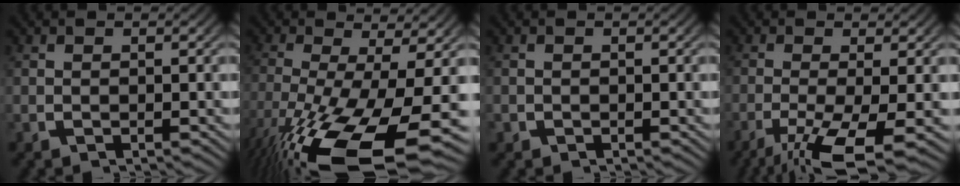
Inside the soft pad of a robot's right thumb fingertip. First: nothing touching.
{"total": 13.5, "force": [-4.4, 6.4, 11.1], "torque": [-0.211, -0.052, -0.035]}
{"total": 0.7, "force": [-0.2, 0.7, 0.0], "torque": [-0.002, -0.004, -0.001]}
{"total": 7.4, "force": [-3.3, 2.8, 6.0], "torque": [-0.120, -0.033, -0.038]}